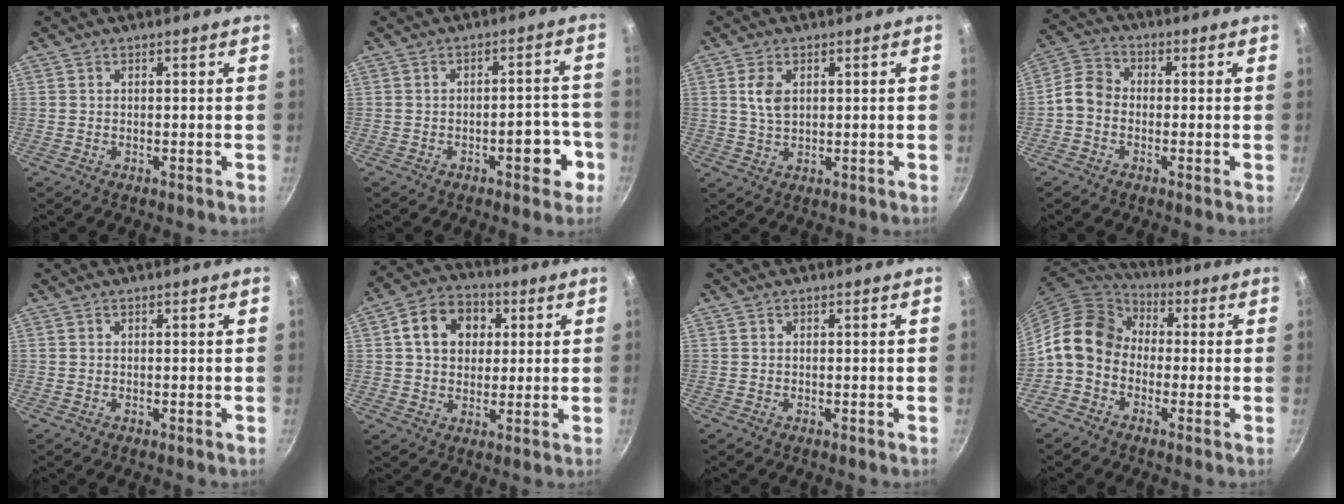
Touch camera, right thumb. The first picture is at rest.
{"total": 6.8, "force": [-3.1, 3.0, 5.3], "torque": [-0.041, 0.031, -0.036]}
{"total": 4.7, "force": [1.2, 2.9, 3.5], "torque": [-0.064, -0.003, 0.026]}
{"total": 5.7, "force": [-1.6, 4.5, 3.1], "torque": [-0.050, 0.026, -0.050]}
{"total": 0.0}
{"total": 11.7, "force": [2.9, 9.1, 6.6], "torque": [-0.084, 0.015, 0.036]}
{"total": 0.0}
{"total": 11.9, "force": [-0.7, 9.5, 7.2], "torque": [-0.101, 0.040, -0.037]}